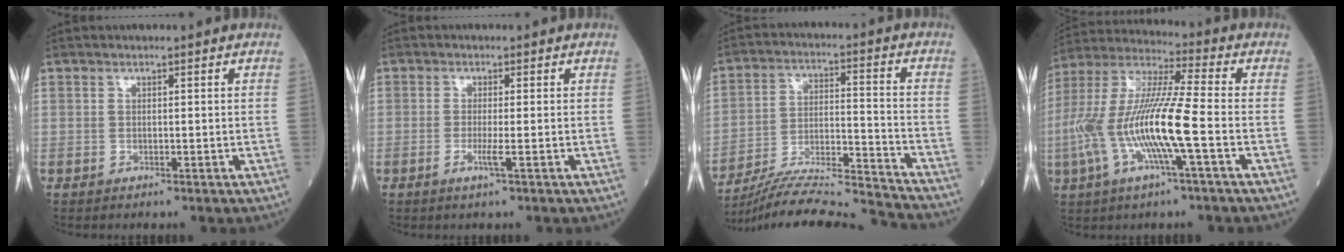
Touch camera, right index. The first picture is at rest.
{"total": 2.0, "force": [-0.8, -0.3, 1.9], "torque": [-0.039, -0.004, -0.016]}
{"total": 18.6, "force": [-17.8, -1.2, 5.2], "torque": [-0.106, -0.002, -0.288]}
{"total": 15.9, "force": [-3.7, 1.0, 15.4], "torque": [-0.322, -0.001, -0.077]}